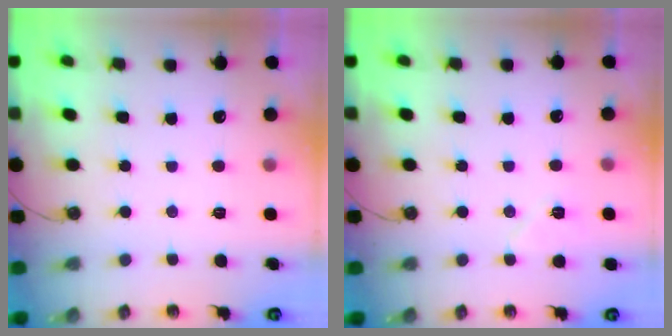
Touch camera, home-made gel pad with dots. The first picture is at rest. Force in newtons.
{"total": 5.6, "press": 5.6, "slide": 0.9}